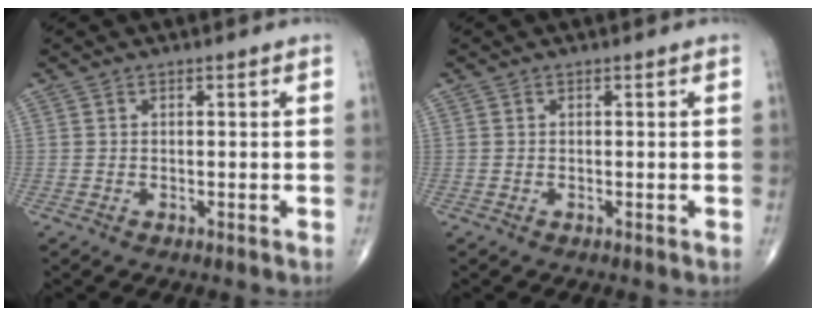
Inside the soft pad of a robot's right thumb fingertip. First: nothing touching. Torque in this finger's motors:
{"motor_torque": [0.04, 0.05, 0.05, -0.05, 0.03]}